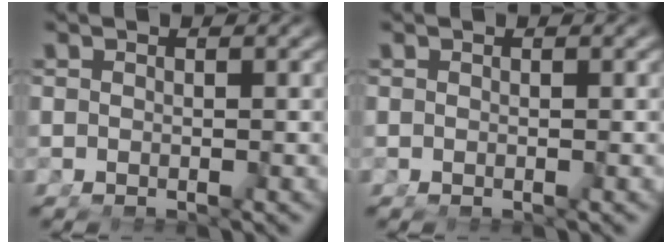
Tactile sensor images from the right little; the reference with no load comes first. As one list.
[{"total": 0.0}]